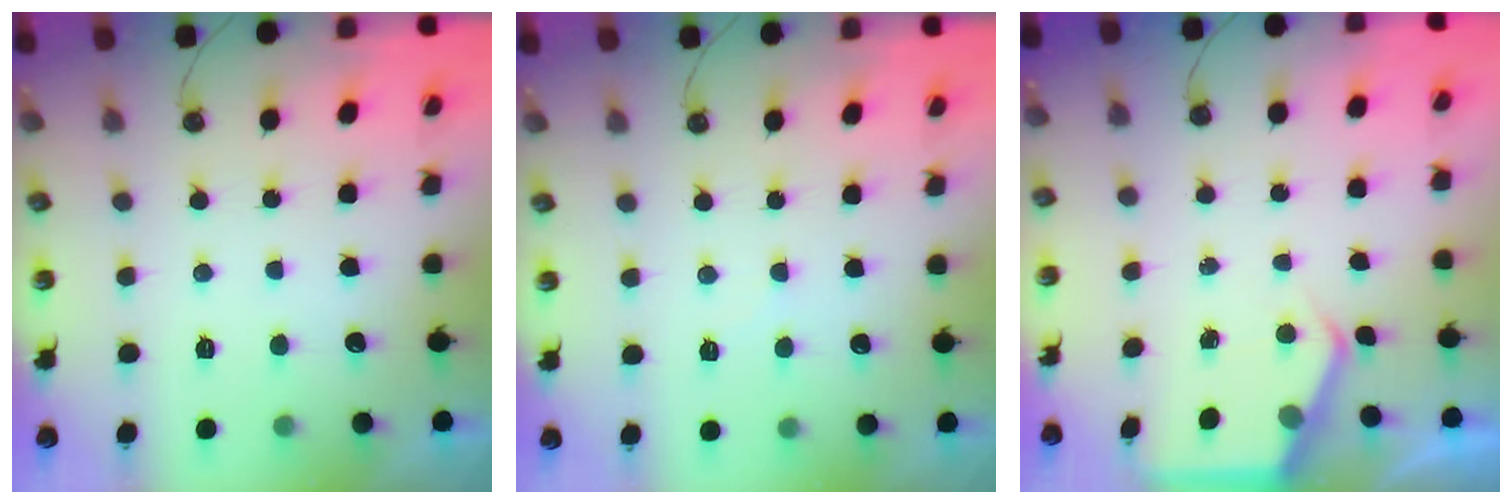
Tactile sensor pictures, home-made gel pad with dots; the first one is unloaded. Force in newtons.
{"total": 4.1, "press": 4.0, "slide": 0.7}
{"total": 4.6, "press": 4.6, "slide": 0.5}